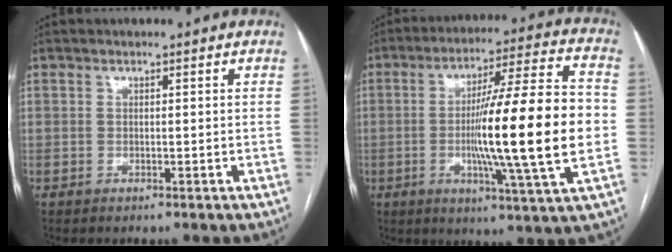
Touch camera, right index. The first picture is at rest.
{"total": 20.7, "force": [-2.1, -0.2, 20.5], "torque": [-0.316, 0.000, -0.042]}